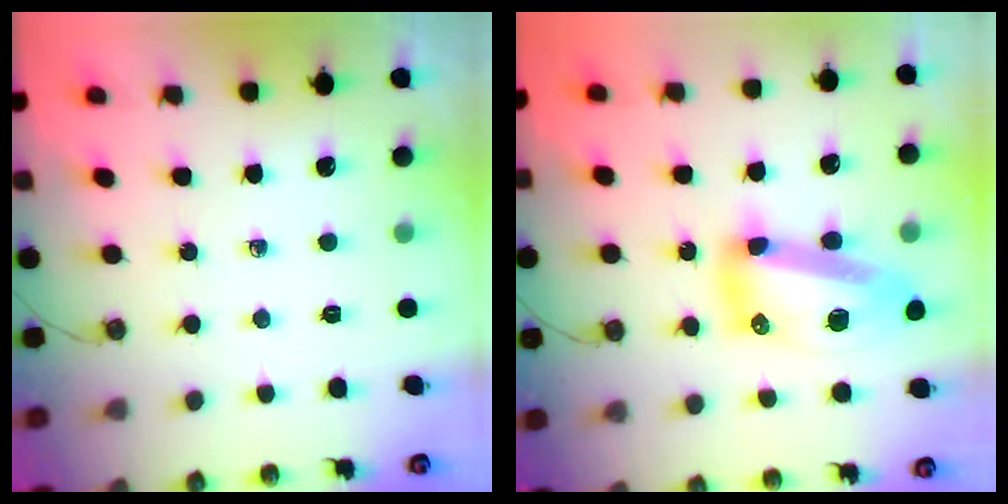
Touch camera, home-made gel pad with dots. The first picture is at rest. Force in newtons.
{"total": 15.7, "press": 15.6, "slide": 1.4}